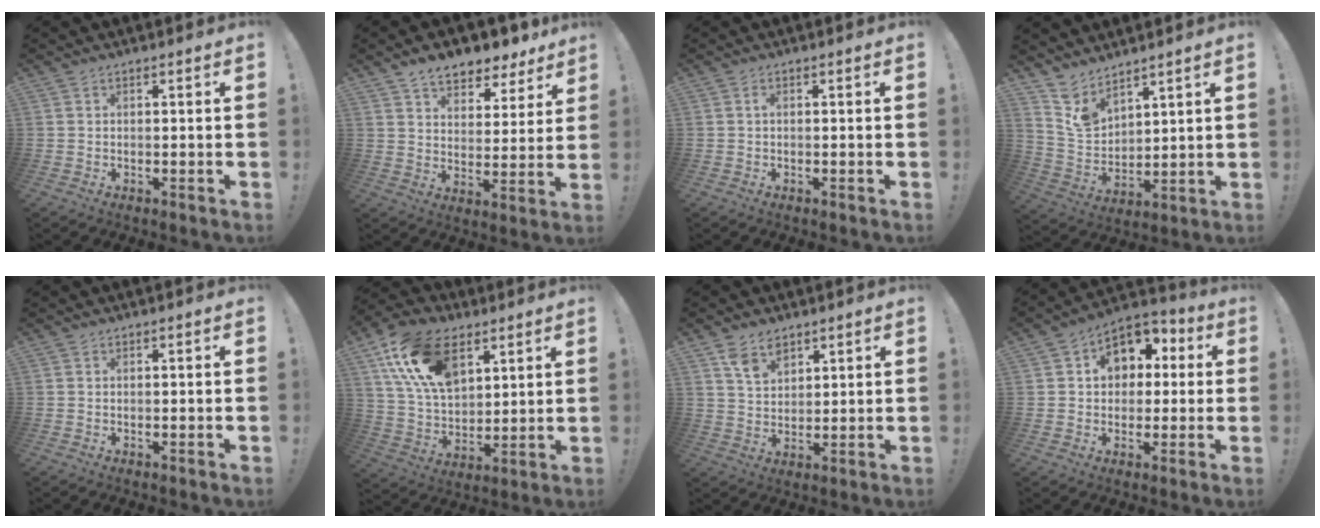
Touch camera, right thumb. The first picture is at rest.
{"total": 9.5, "force": [7.7, 4.4, 3.2], "torque": [-0.050, -0.058, 0.141]}
{"total": 0.7, "force": [-0.1, 0.2, 0.6], "torque": [-0.011, 0.002, -0.002]}
{"total": 8.9, "force": [7.8, 3.8, 1.6], "torque": [-0.050, -0.066, 0.154]}
{"total": 0.0}
{"total": 20.1, "force": [9.5, 12.4, 12.6], "torque": [-0.246, -0.035, 0.176]}
{"total": 7.4, "force": [5.1, 4.5, 2.9], "torque": [-0.050, -0.022, 0.097]}
{"total": 10.1, "force": [2.8, 8.3, 5.0], "torque": [-0.060, -0.010, 0.057]}